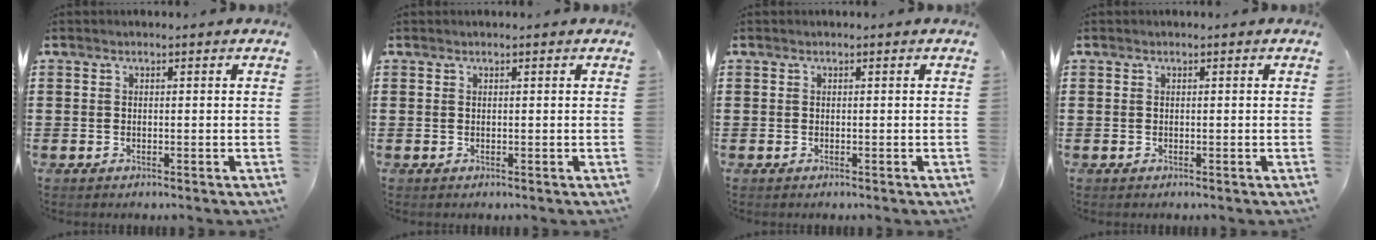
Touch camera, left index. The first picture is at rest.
{"total": 0.0}
{"total": 0.0}
{"total": 0.0}